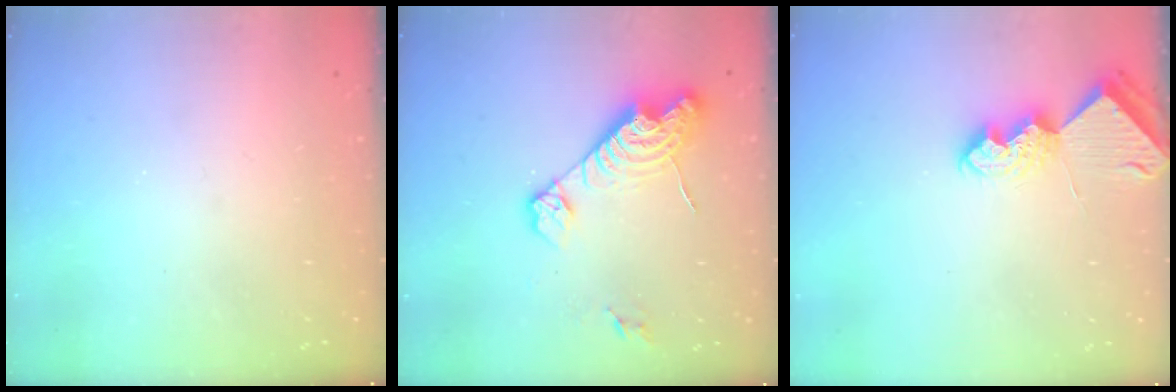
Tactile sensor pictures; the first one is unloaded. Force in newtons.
{"total": 14.0, "press": 13.9, "slide": 1.2}
{"total": 7.1, "press": 7.0, "slide": 0.4}